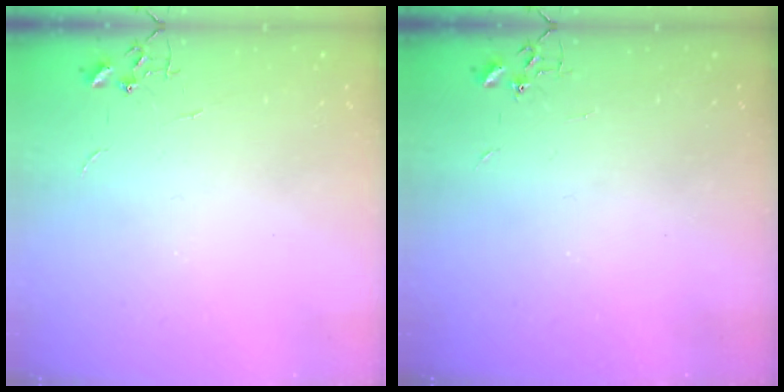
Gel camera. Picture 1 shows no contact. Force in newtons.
{"total": 2.1, "press": 2.1, "slide": 0.4}